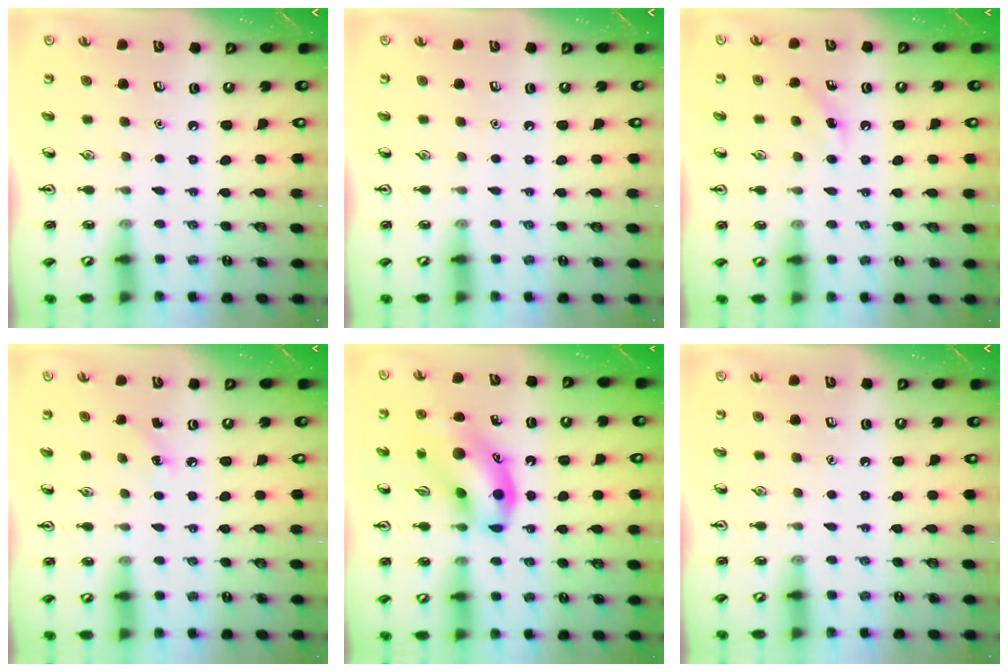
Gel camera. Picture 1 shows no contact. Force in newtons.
{"total": 0.0}
{"total": 4.5, "press": 4.2, "slide": 1.3}
{"total": 4.3, "press": 4.0, "slide": 1.5}
{"total": 13.6, "press": 13.3, "slide": 3.1}
{"total": 0.0}